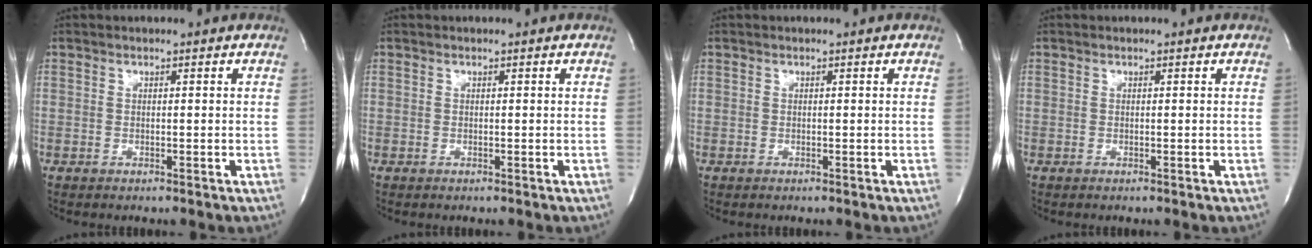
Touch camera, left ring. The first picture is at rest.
{"total": 0.0}
{"total": 0.0}
{"total": 0.0}